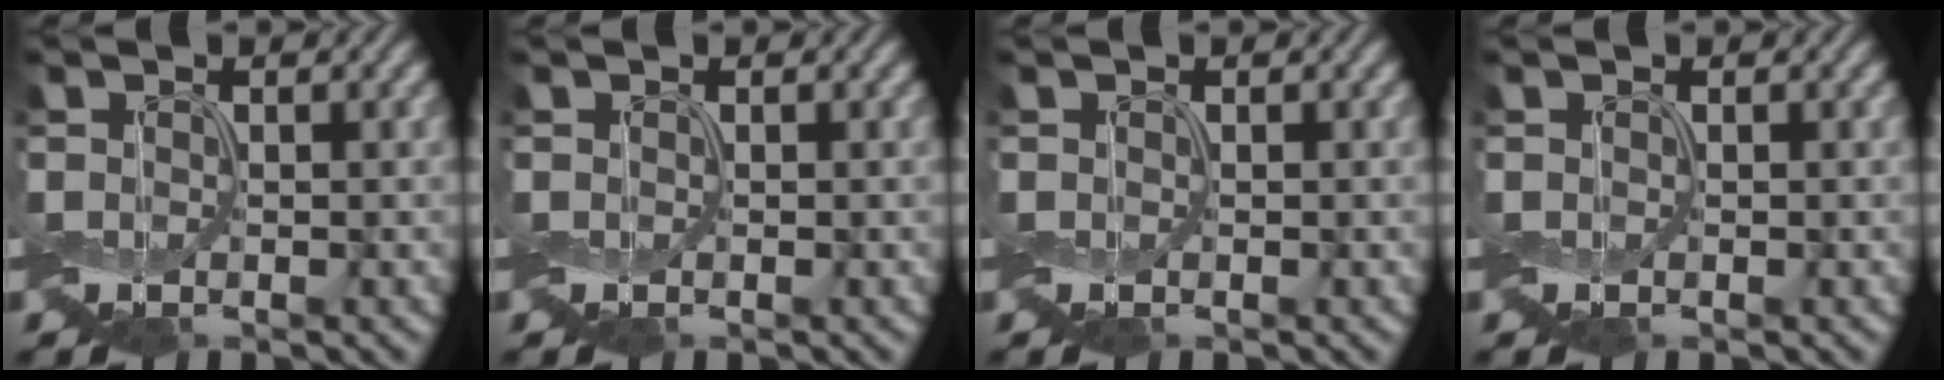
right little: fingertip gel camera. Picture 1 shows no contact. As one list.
[{"total": 0.0}, {"total": 0.0}, {"total": 0.0}]